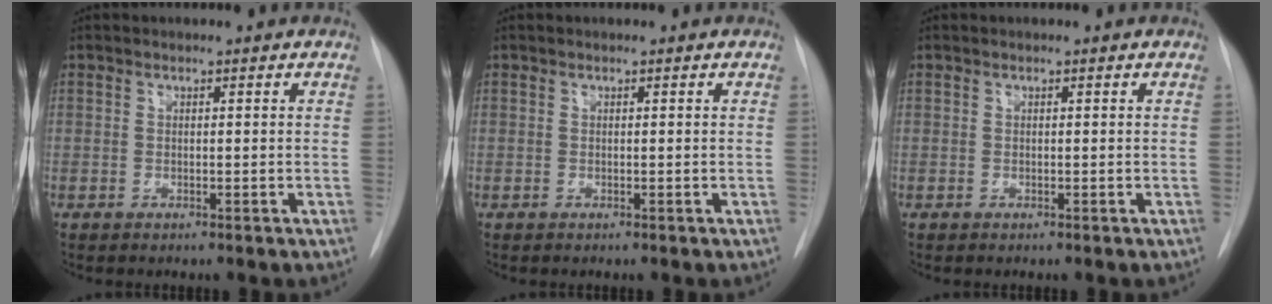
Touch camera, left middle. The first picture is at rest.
{"total": 0.0}
{"total": 0.0}